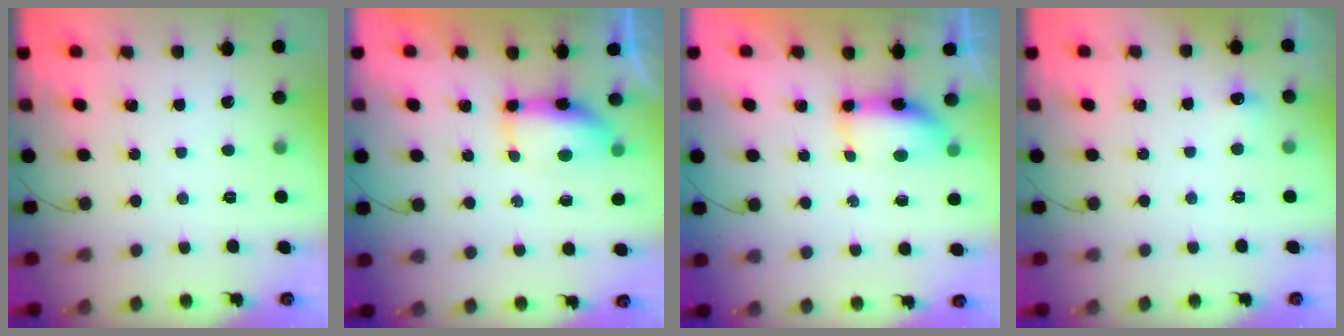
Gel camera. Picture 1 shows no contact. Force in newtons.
{"total": 8.8, "press": 7.8, "slide": 3.9}
{"total": 7.5, "press": 7.2, "slide": 2.1}
{"total": 5.0, "press": 4.8, "slide": 1.5}